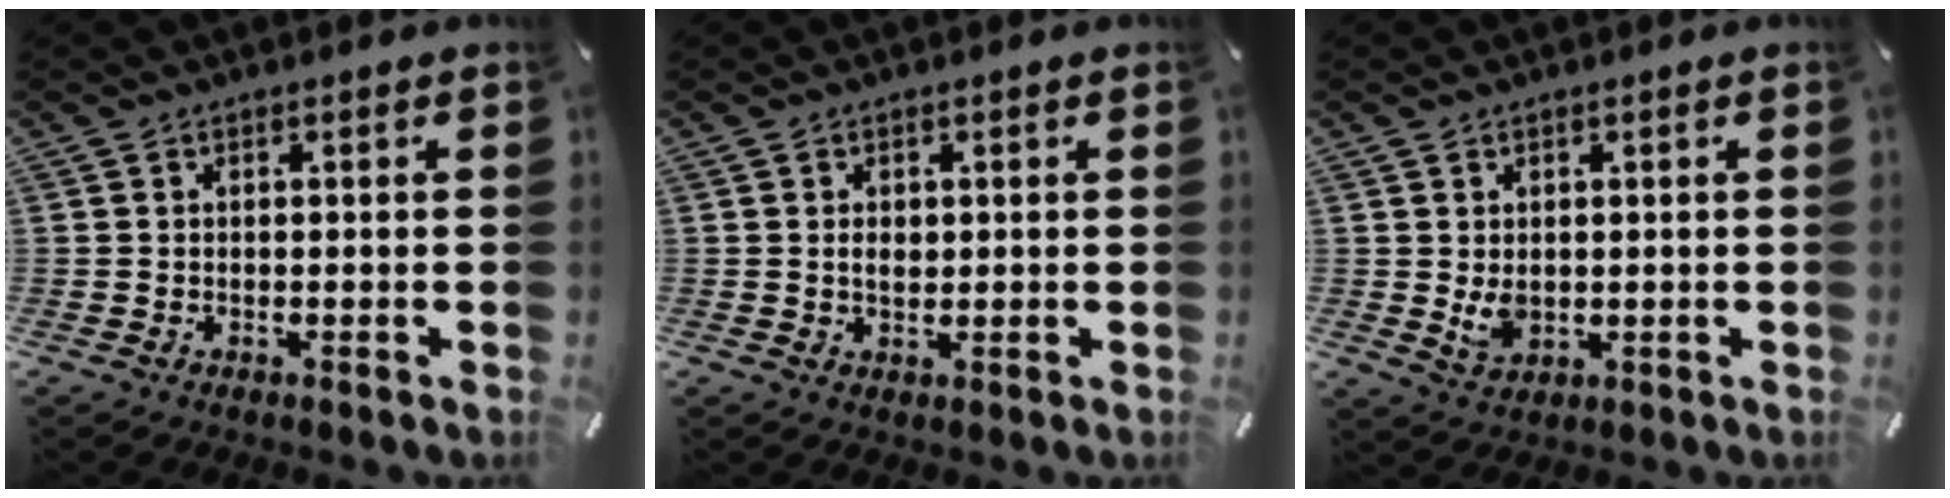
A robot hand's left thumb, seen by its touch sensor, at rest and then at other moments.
{"total": 2.3, "force": [0.4, 1.7, 1.5], "torque": [-0.026, 0.001, 0.004]}
{"total": 3.9, "force": [0.3, 3.1, 2.3], "torque": [-0.039, -0.009, 0.002]}